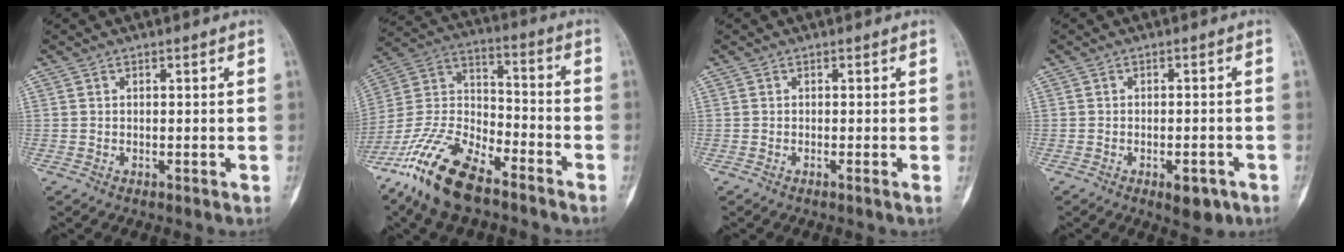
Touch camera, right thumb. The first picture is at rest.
{"total": 18.5, "force": [-12.9, 7.0, 11.2], "torque": [-0.236, 0.061, -0.244]}
{"total": 0.7, "force": [-0.3, -0.3, 0.5], "torque": [-0.005, 0.002, -0.008]}
{"total": 4.5, "force": [-2.3, 1.9, 3.4], "torque": [-0.037, 0.011, -0.021]}